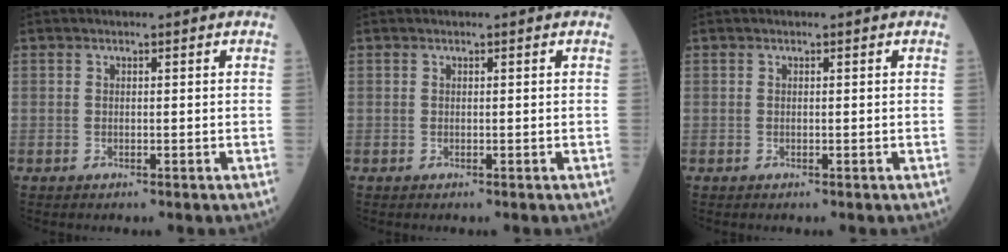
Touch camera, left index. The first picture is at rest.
{"total": 0.0}
{"total": 0.0}